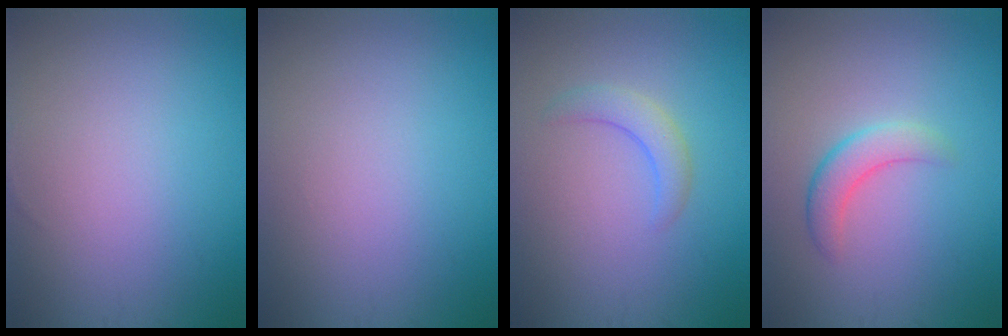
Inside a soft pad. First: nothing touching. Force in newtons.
{"total": 0.0}
{"total": 2.1, "press": 2.1, "slide": 0.3}
{"total": 2.6, "press": 2.6, "slide": 0.1}